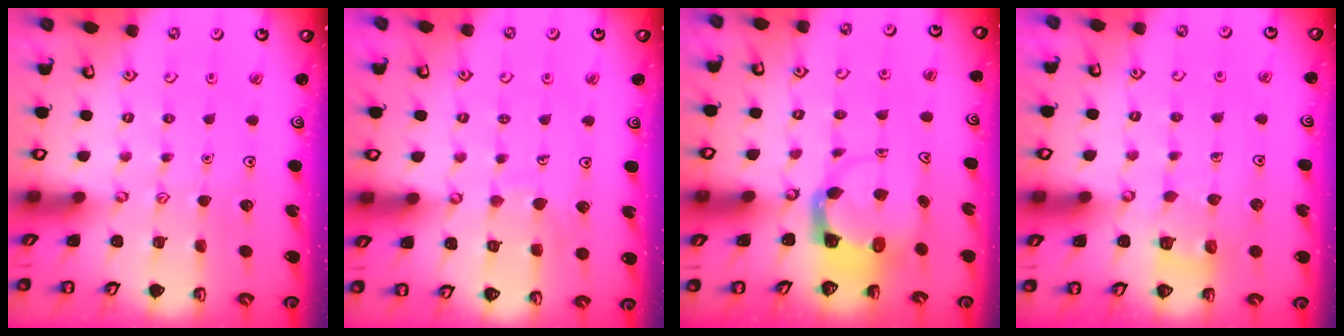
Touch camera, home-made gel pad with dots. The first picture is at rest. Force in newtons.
{"total": 6.4, "press": 6.4, "slide": 0.5}
{"total": 3.6, "press": 3.6, "slide": 0.4}
{"total": 3.3, "press": 3.3, "slide": 0.2}